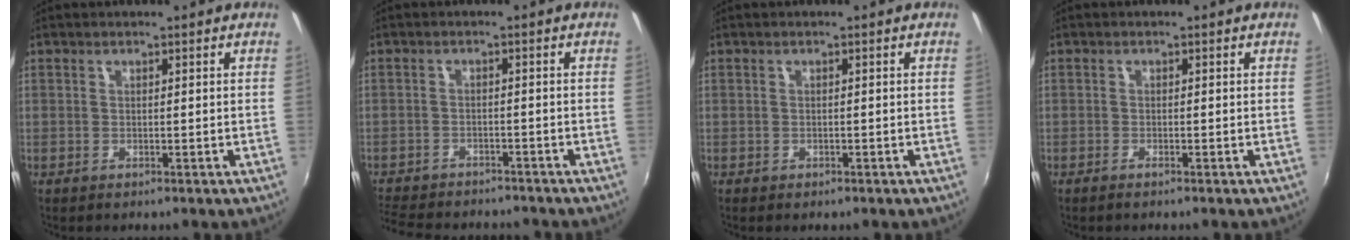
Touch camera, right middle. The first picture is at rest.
{"total": 12.1, "force": [-10.6, 3.9, 4.2], "torque": [-0.114, -0.015, -0.166]}
{"total": 1.1, "force": [-0.7, 0.7, 0.3], "torque": [-0.007, -0.003, -0.011]}
{"total": 0.9, "force": [-0.7, -0.3, 0.4], "torque": [-0.010, -0.002, -0.016]}